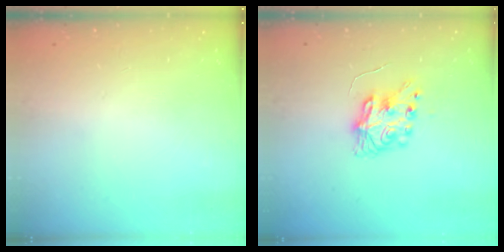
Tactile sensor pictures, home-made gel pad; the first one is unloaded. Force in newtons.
{"total": 8.3, "press": 8.3, "slide": 0.4}